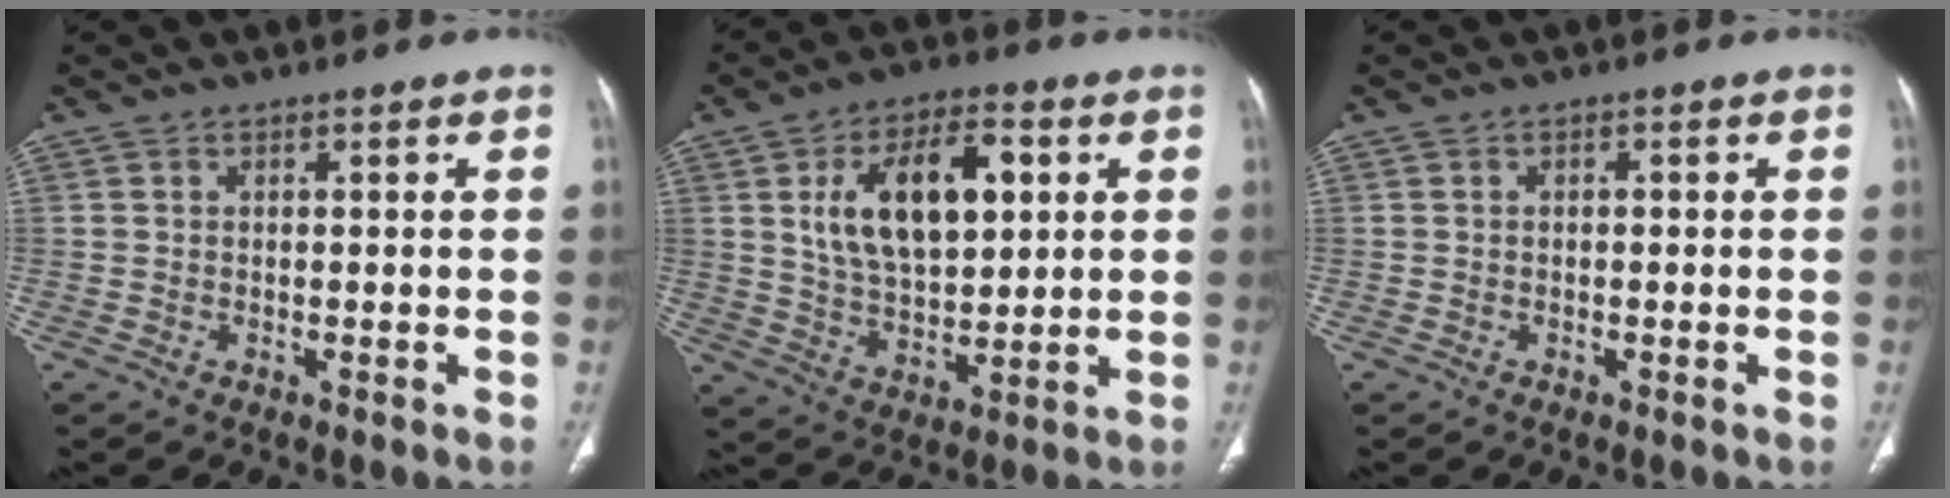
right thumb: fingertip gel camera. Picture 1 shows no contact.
{"total": 16.5, "force": [4.4, 8.8, 13.2], "torque": [-0.200, -0.003, 0.081]}
{"total": 0.5, "force": [-0.1, 0.3, 0.4], "torque": [-0.002, 0.001, -0.002]}